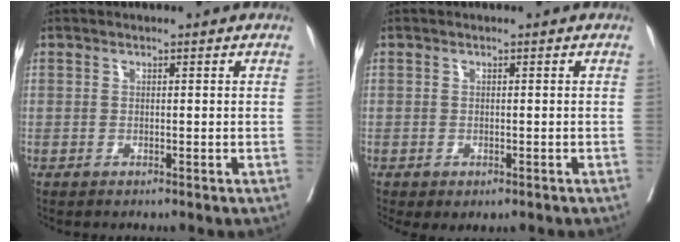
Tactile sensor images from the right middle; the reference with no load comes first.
{"total": 2.9, "force": [-1.9, 1.6, 1.5], "torque": [-0.015, -0.006, -0.025]}